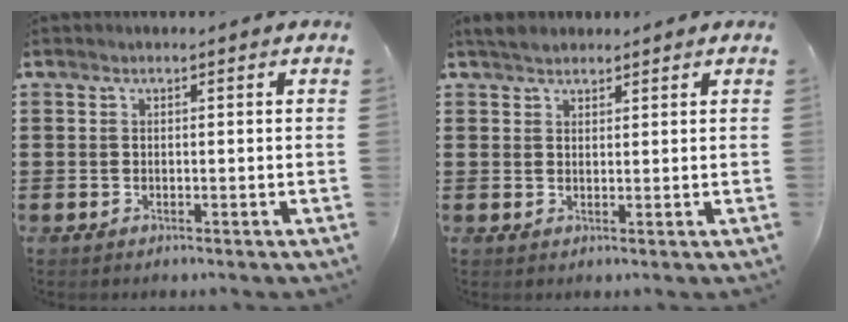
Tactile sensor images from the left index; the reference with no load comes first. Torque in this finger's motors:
{"motor_torque": [0.03, 0.05, 0.00, -0.03]}